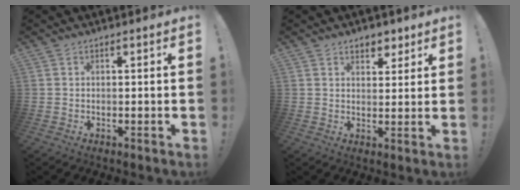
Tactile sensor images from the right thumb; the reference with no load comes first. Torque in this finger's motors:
{"motor_torque": [0.00, 0.06, 0.39, 0.18, -0.01]}